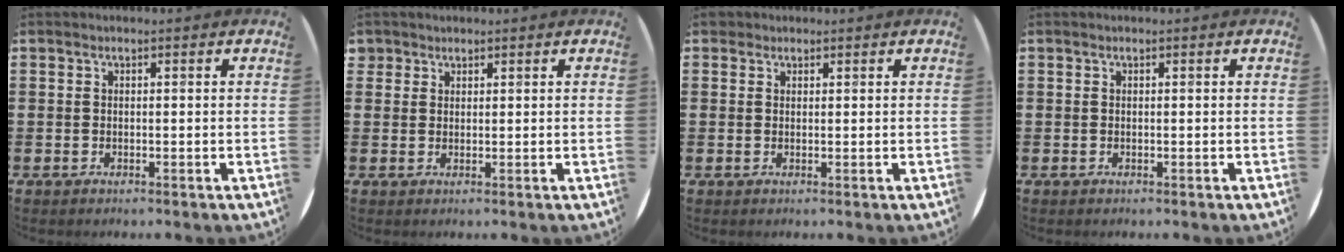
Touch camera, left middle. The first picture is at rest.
{"total": 1.5, "force": [1.3, 0.9, 0.0], "torque": [-0.002, 0.005, 0.026]}
{"total": 1.1, "force": [0.9, 0.6, 0.1], "torque": [0.005, 0.002, 0.015]}
{"total": 0.0}